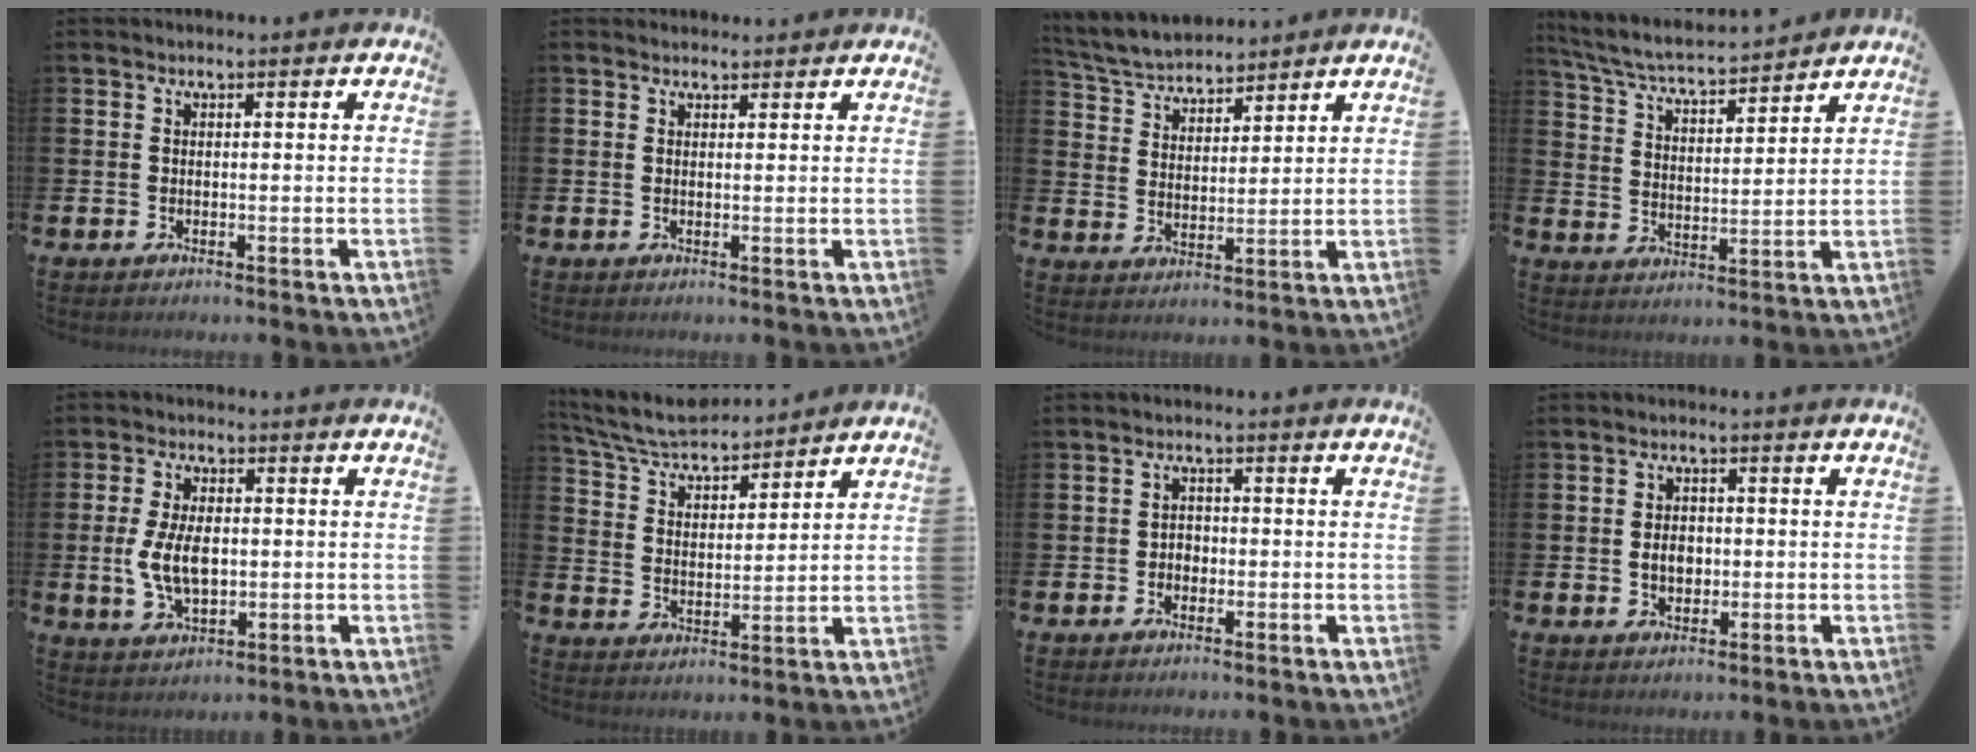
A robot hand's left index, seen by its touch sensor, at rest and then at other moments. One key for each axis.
{"total": 1.3, "fx": 1.2, "fy": 0.5, "fz": 0.0, "tx": 0.017, "ty": -0.005, "tz": 0.018}
{"total": 5.2, "fx": 5.0, "fy": 1.1, "fz": 0.4, "tx": -0.035, "ty": -0.027, "tz": 0.090}
{"total": 5.3, "fx": 5.1, "fy": 0.5, "fz": 1.5, "tx": -0.053, "ty": -0.041, "tz": 0.083}
{"total": 6.7, "fx": 0.0, "fy": 3.8, "fz": 5.5, "tx": -0.103, "ty": 0.001, "tz": -0.006}
{"total": 6.2, "fx": 5.9, "fy": 1.0, "fz": 1.6, "tx": -0.061, "ty": -0.036, "tz": 0.103}
{"total": 1.7, "fx": -0.5, "fy": 1.5, "fz": 0.5, "tx": 0.002, "ty": -0.001, "tz": -0.016}
{"total": 3.0, "fx": -0.2, "fy": 2.3, "fz": 1.9, "tx": -0.018, "ty": -0.001, "tz": -0.011}